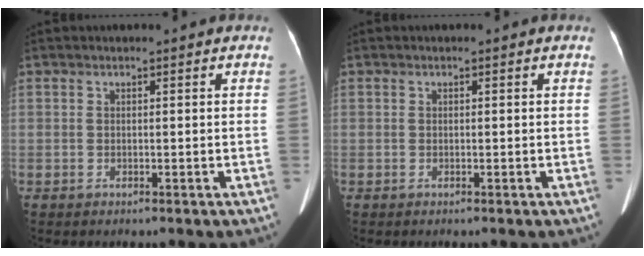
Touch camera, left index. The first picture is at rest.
{"total": 0.0}